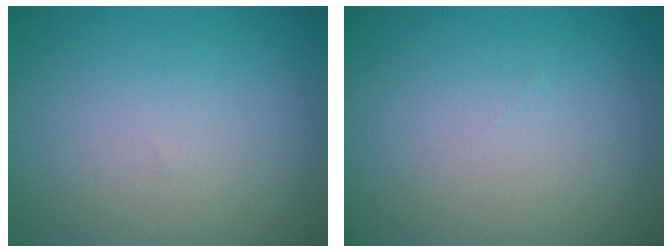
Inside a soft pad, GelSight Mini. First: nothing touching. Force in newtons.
{"total": 0.0}